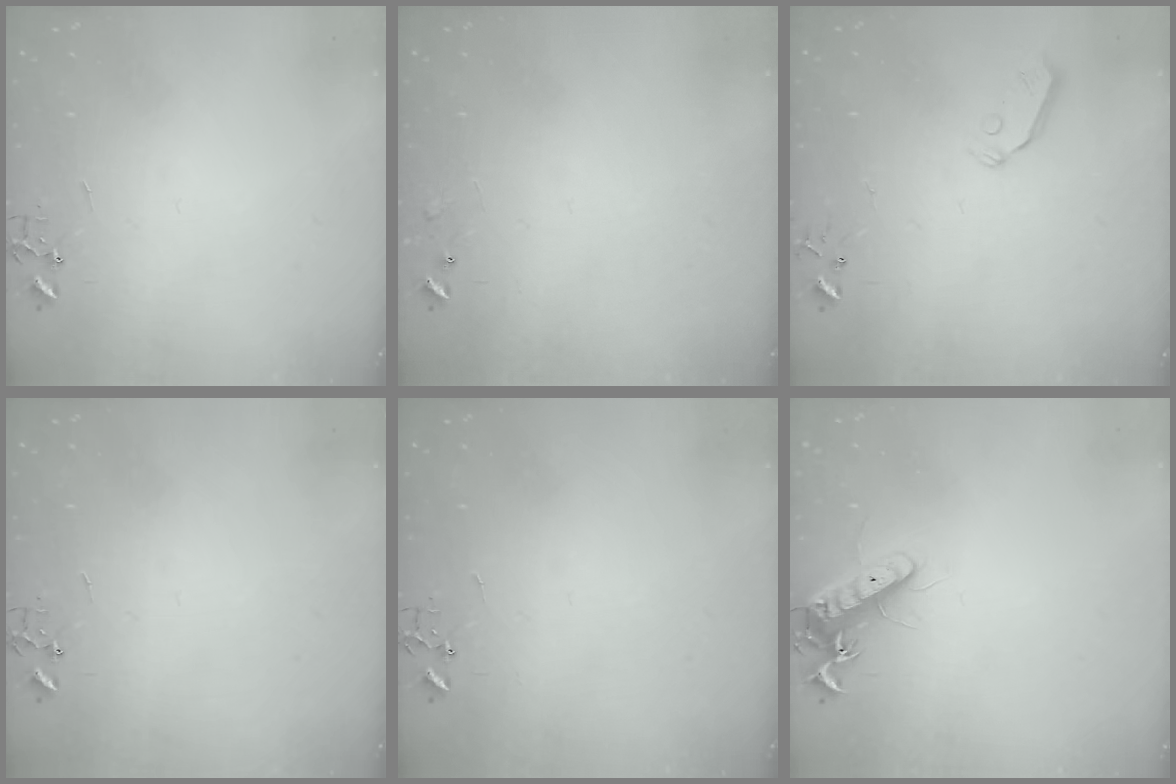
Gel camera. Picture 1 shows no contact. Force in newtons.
{"total": 5.9, "press": 5.9, "slide": 0.9}
{"total": 5.8, "press": 5.8, "slide": 0.5}
{"total": 0.0}
{"total": 0.0}
{"total": 12.7, "press": 12.6, "slide": 1.5}